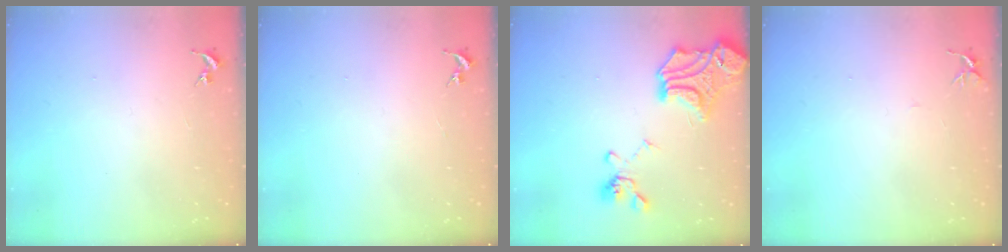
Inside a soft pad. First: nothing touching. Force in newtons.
{"total": 0.0}
{"total": 20.9, "press": 20.7, "slide": 2.1}
{"total": 4.5, "press": 4.5, "slide": 0.4}